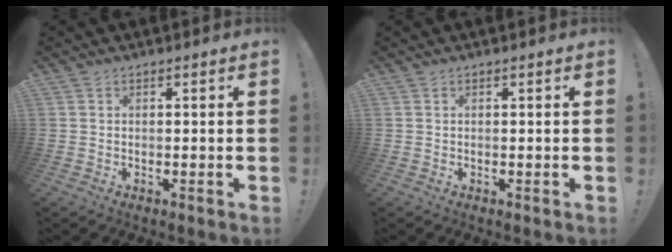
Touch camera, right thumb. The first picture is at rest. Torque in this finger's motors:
{"motor_torque": [-0.02, 0.02, -0.02, 0.01, 0.00]}